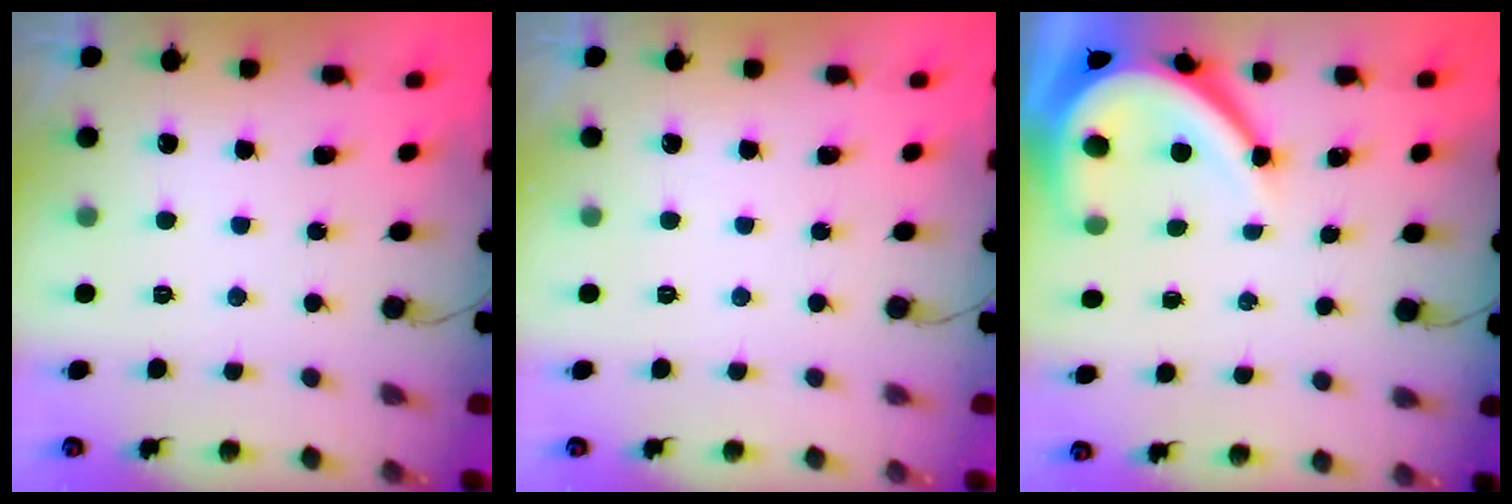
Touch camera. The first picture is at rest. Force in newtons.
{"total": 0.0}
{"total": 10.7, "press": 10.7, "slide": 1.3}